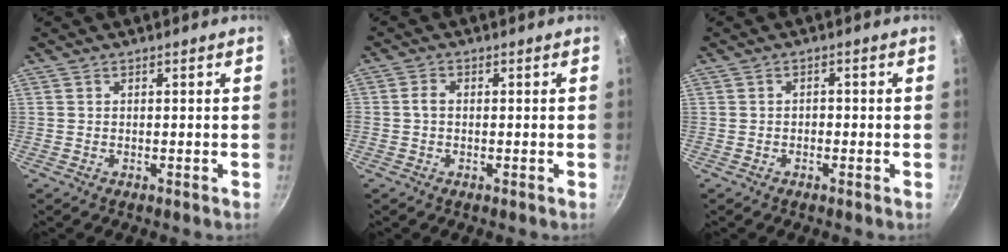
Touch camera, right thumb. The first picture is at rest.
{"total": 1.9, "force": [-0.2, 1.2, 1.4], "torque": [-0.024, 0.003, -0.008]}
{"total": 1.2, "force": [-0.4, 0.9, 0.7], "torque": [-0.002, 0.005, -0.011]}